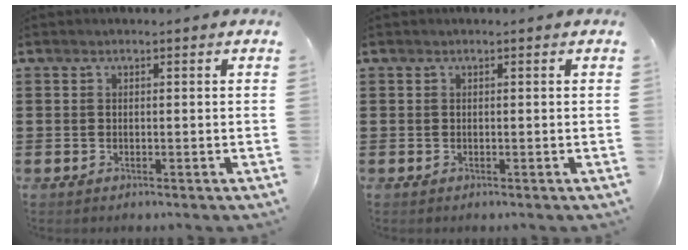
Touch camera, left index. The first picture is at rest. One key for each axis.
{"total": 0.0}